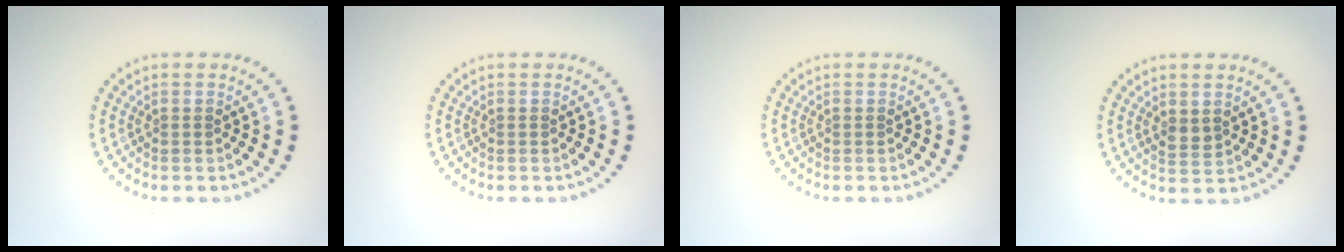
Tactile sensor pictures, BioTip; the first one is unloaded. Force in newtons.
{"total": 0.0}
{"total": 0.0}
{"total": 1.3, "press": 1.3, "slide": 0.4}